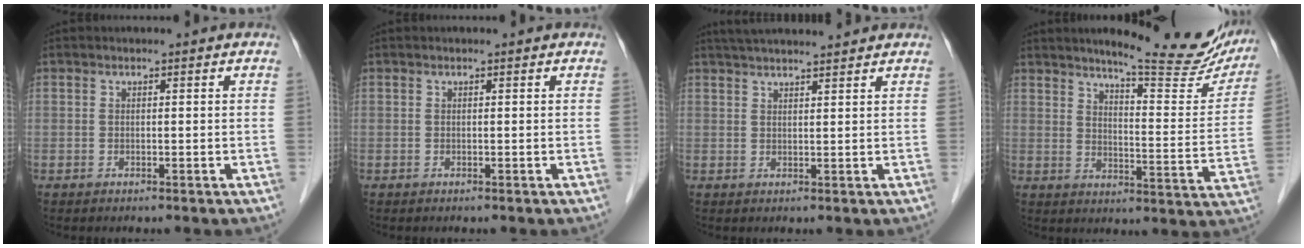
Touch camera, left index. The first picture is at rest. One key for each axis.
{"total": 0.0}
{"total": 10.2, "fx": 9.1, "fy": 0.7, "fz": 4.4, "tx": -0.071, "ty": 0.035, "tz": 0.131}
{"total": 19.2, "fx": 16.6, "fy": 2.7, "fz": 9.2, "tx": -0.112, "ty": -0.047, "tz": 0.201}